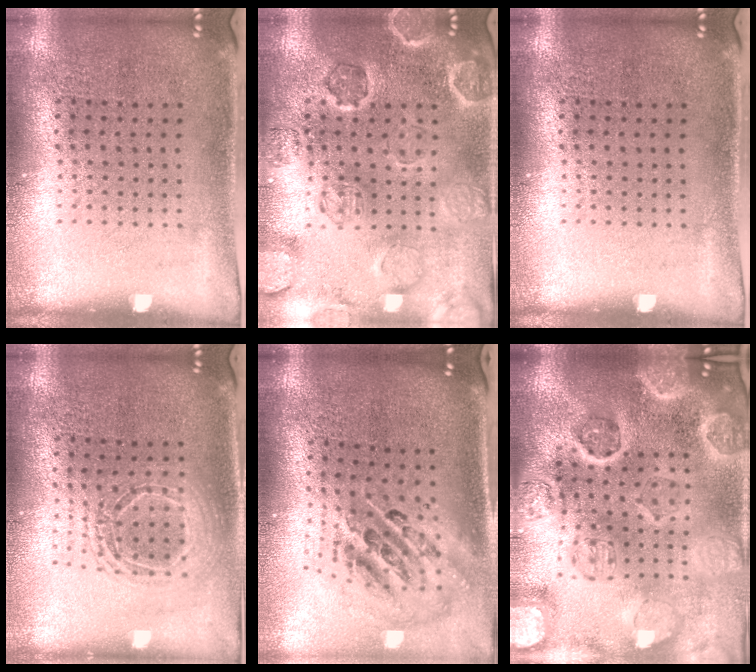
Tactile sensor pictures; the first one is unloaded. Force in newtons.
{"total": 1.4, "press": 1.4, "slide": 0.2}
{"total": 0.0}
{"total": 1.7, "press": 1.5, "slide": 0.9}
{"total": 2.7, "press": 1.9, "slide": 1.9}
{"total": 5.5, "press": 4.6, "slide": 2.9}